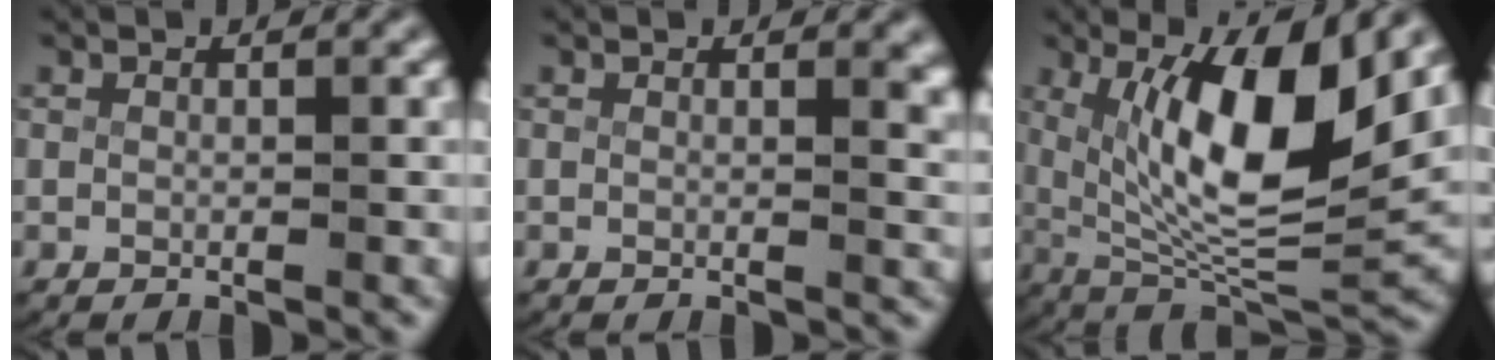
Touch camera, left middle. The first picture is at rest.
{"total": 1.2, "force": [0.8, 0.2, 0.9], "torque": [-0.006, -0.009, 0.012]}
{"total": 12.9, "force": [2.4, 6.1, 11.2], "torque": [-0.203, -0.023, 0.057]}